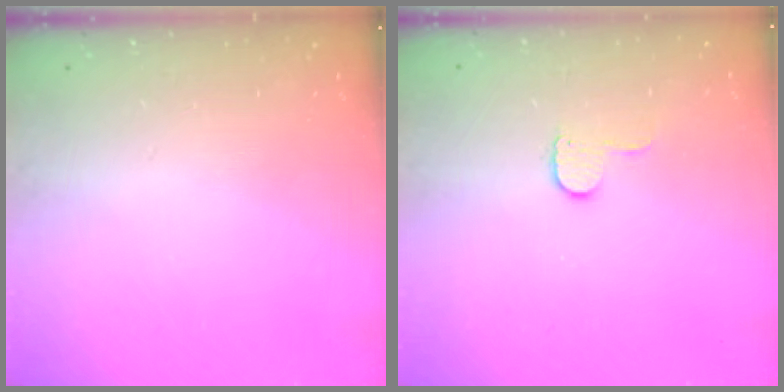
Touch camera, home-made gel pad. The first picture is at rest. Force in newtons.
{"total": 5.4, "press": 5.4, "slide": 0.5}